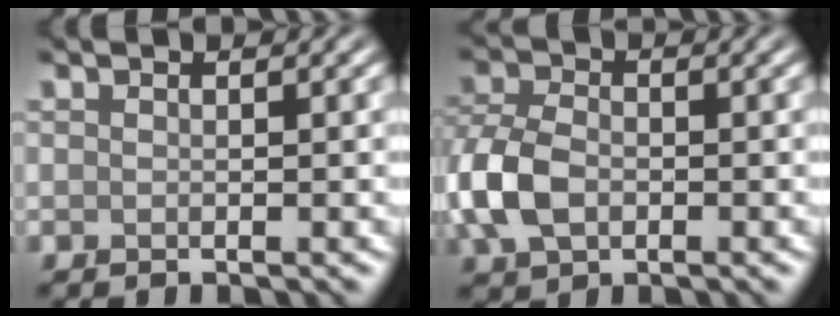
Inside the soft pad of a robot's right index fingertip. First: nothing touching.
{"total": 5.2, "force": [-1.4, 3.5, 3.6], "torque": [-0.088, 0.002, -0.036]}